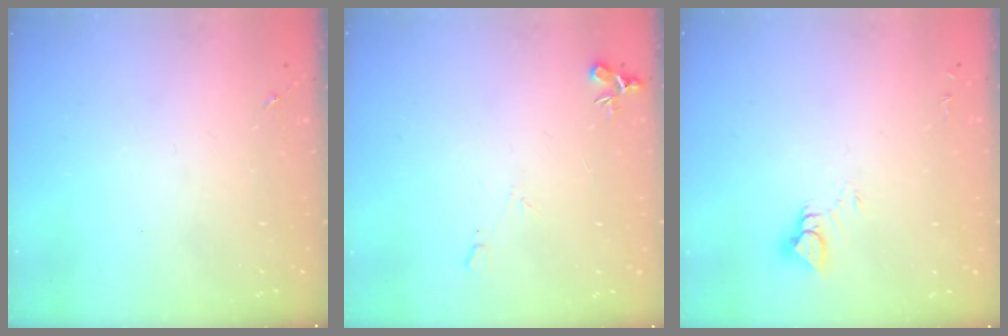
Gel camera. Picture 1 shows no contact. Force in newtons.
{"total": 6.9, "press": 6.9, "slide": 0.7}
{"total": 4.5, "press": 4.5, "slide": 0.2}